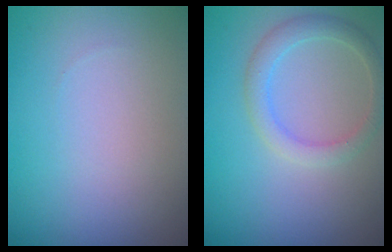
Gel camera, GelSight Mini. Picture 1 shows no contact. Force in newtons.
{"total": 2.5, "press": 2.5, "slide": 0.2}